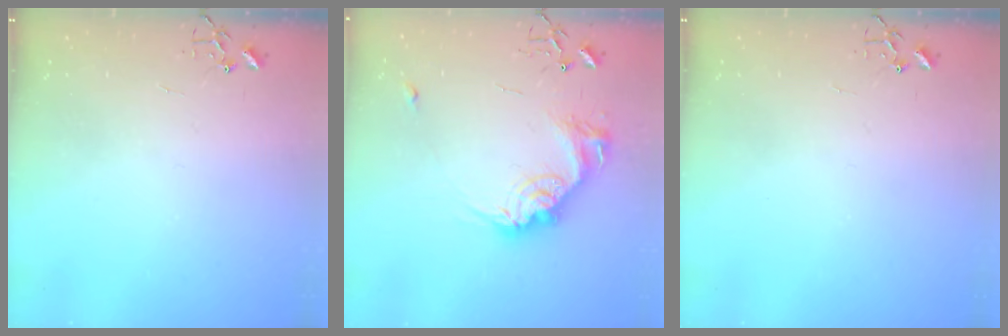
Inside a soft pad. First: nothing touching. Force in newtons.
{"total": 17.4, "press": 17.3, "slide": 1.4}
{"total": 0.0}